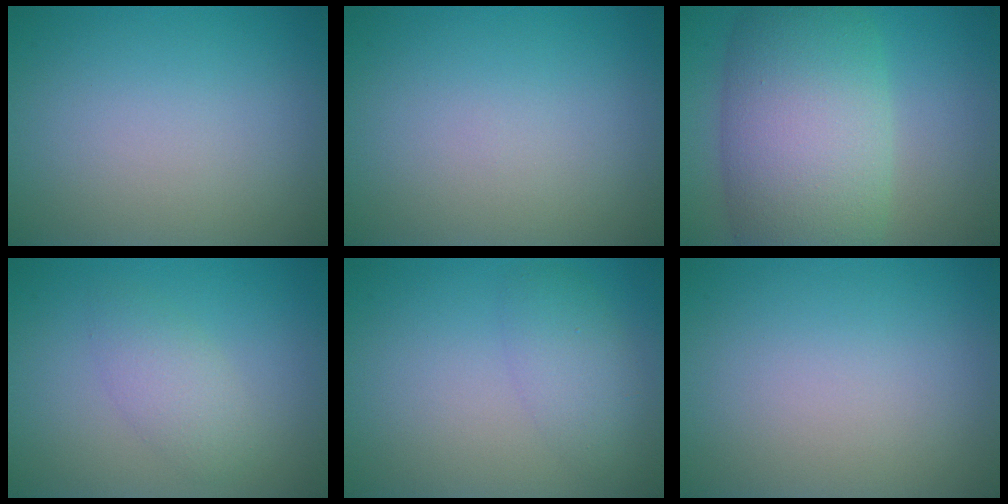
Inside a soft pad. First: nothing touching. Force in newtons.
{"total": 0.0}
{"total": 11.3, "press": 11.3, "slide": 0.6}
{"total": 2.4, "press": 2.4, "slide": 0.1}
{"total": 2.7, "press": 2.7, "slide": 0.1}
{"total": 0.0}